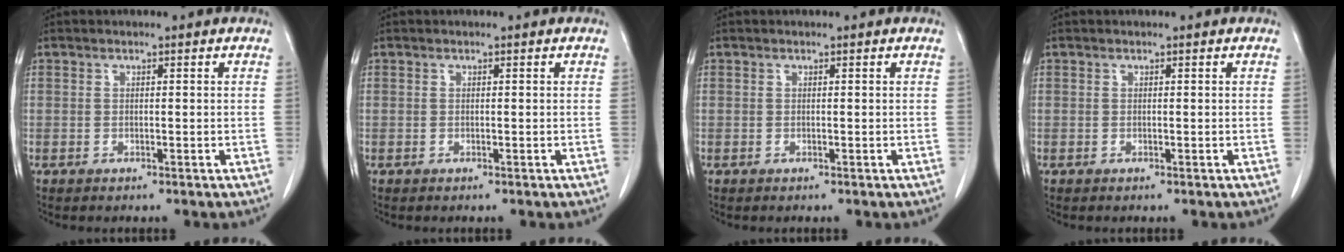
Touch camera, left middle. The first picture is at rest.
{"total": 0.0}
{"total": 0.0}
{"total": 0.0}